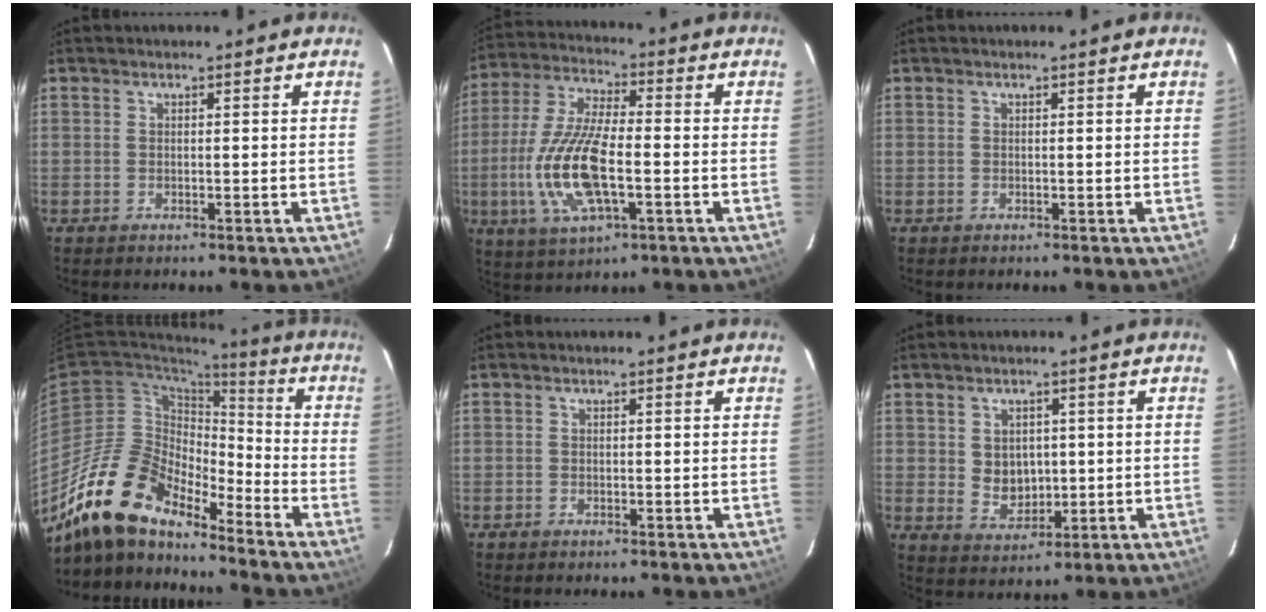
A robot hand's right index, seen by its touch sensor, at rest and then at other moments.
{"total": 15.5, "force": [-3.5, 5.6, 14.1], "torque": [-0.300, -0.004, -0.067]}
{"total": 0.0}
{"total": 17.2, "force": [-14.3, 5.7, 7.6], "torque": [-0.140, -0.005, -0.273]}
{"total": 0.6, "force": [-0.5, 0.2, -0.1], "torque": [-0.002, 0.001, -0.011]}
{"total": 5.5, "force": [0.5, 4.7, 2.8], "torque": [-0.049, 0.001, 0.022]}